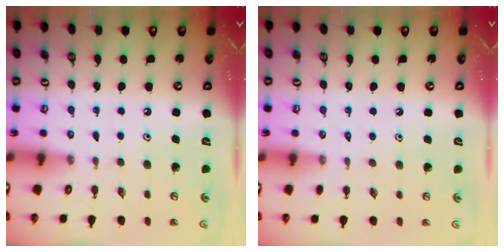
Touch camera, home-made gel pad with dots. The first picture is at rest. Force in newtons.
{"total": 1.9, "press": 1.9, "slide": 0.3}